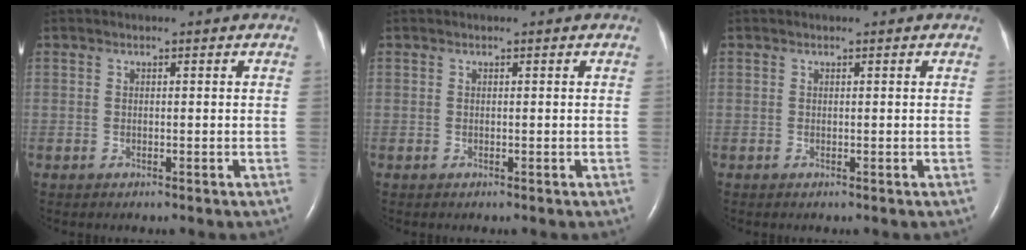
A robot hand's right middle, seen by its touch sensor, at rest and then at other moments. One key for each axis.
{"total": 0.0}
{"total": 0.0}